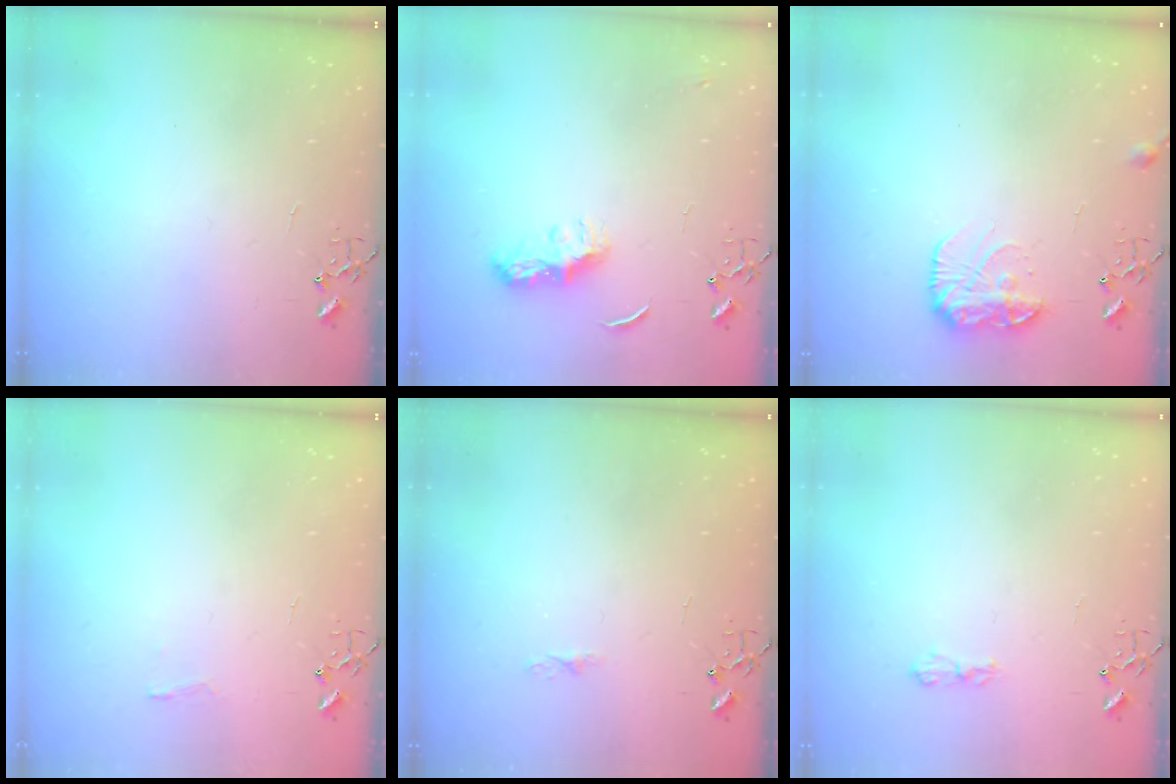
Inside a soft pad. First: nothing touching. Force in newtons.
{"total": 8.1, "press": 8.1, "slide": 0.6}
{"total": 11.5, "press": 11.4, "slide": 0.6}
{"total": 4.8, "press": 4.8, "slide": 0.6}
{"total": 3.6, "press": 3.5, "slide": 0.5}
{"total": 5.4, "press": 5.4, "slide": 0.7}